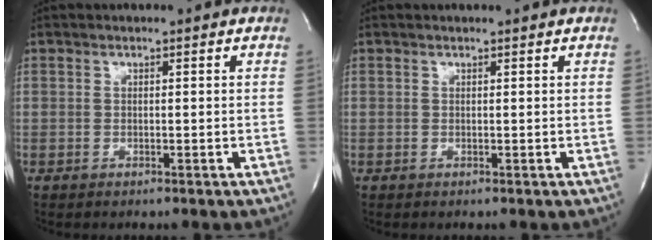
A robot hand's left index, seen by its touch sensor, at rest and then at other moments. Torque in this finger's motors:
{"motor_torque": [0.14, -0.08, 0.05, 0.01]}